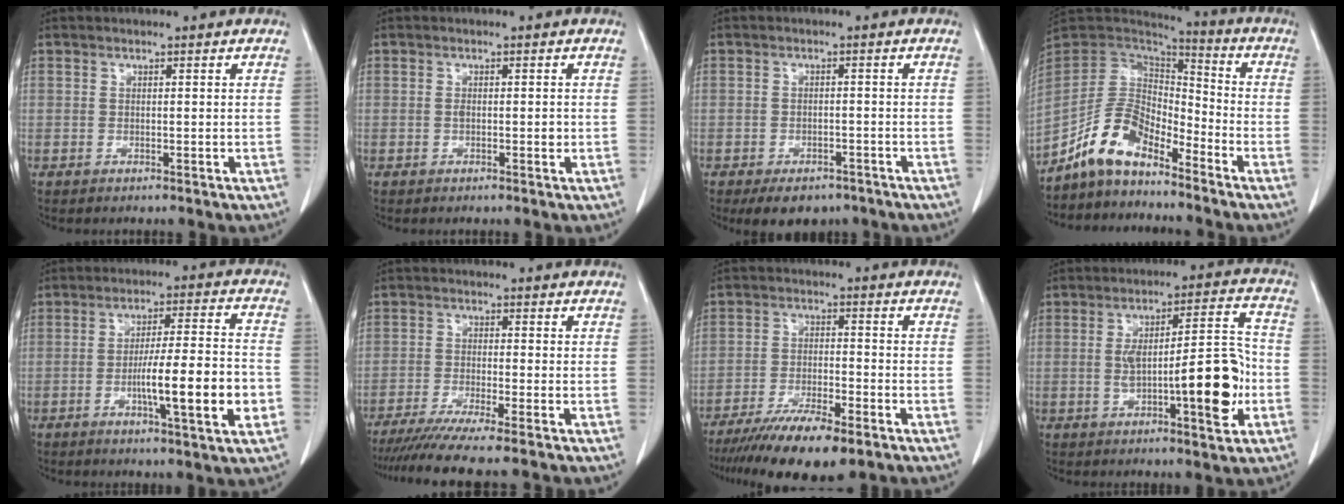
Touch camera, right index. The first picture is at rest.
{"total": 1.5, "force": [-0.2, 0.6, 1.3], "torque": [-0.024, 0.001, -0.001]}
{"total": 7.2, "force": [-5.5, 3.6, 3.0], "torque": [-0.038, 0.001, -0.079]}
{"total": 10.4, "force": [-7.7, 4.3, 5.4], "torque": [-0.114, 0.029, -0.150]}
{"total": 14.5, "force": [-3.9, 0.9, 13.9], "torque": [-0.222, 0.001, -0.062]}
{"total": 9.1, "force": [-7.6, -1.3, 4.8], "torque": [-0.063, -0.026, -0.121]}
{"total": 11.0, "force": [-7.9, 2.1, 7.3], "torque": [-0.122, -0.024, -0.133]}
{"total": 13.9, "force": [-2.7, 2.6, 13.4], "torque": [-0.200, 0.019, -0.035]}